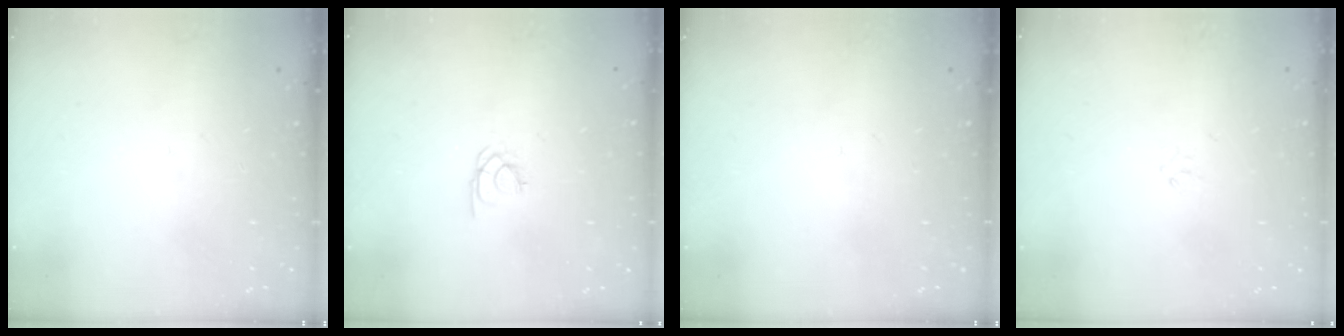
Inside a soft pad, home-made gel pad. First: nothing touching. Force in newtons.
{"total": 1.8, "press": 1.8, "slide": 0.3}
{"total": 0.0}
{"total": 0.0}